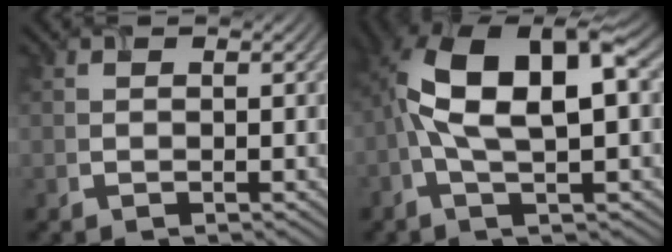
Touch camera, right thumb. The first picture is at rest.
{"total": 11.2, "force": [0.9, 4.7, 10.2], "torque": [-0.209, 0.004, 0.018]}